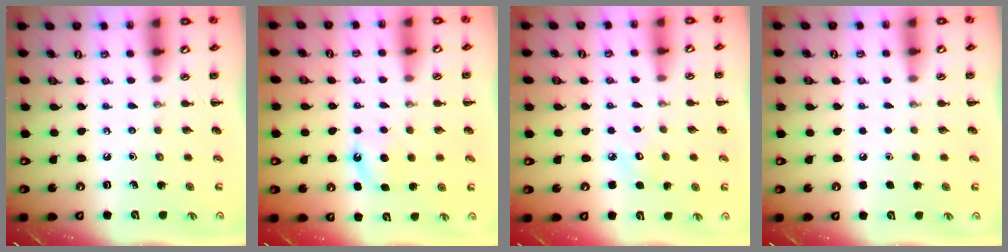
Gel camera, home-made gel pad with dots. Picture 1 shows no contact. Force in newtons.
{"total": 4.8, "press": 4.5, "slide": 1.6}
{"total": 3.9, "press": 3.8, "slide": 1.0}
{"total": 1.6, "press": 1.5, "slide": 0.1}